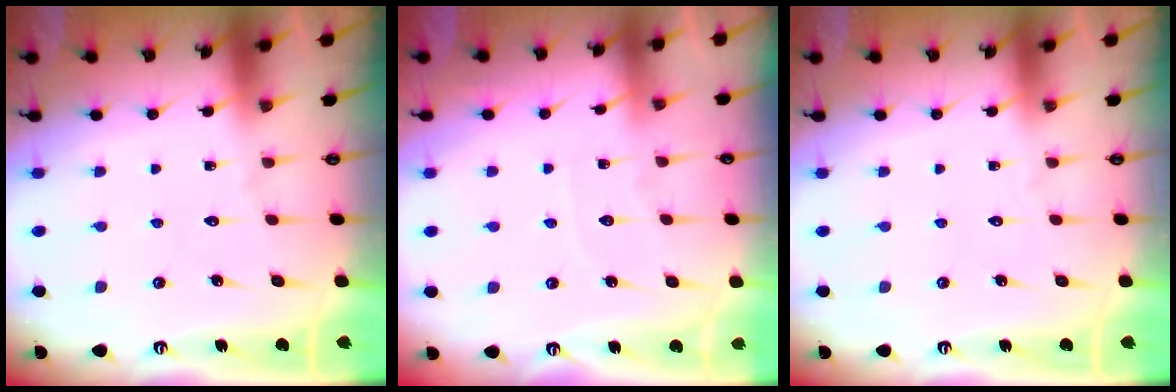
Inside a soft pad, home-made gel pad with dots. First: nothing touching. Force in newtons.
{"total": 4.0, "press": 4.0, "slide": 0.6}
{"total": 0.0}